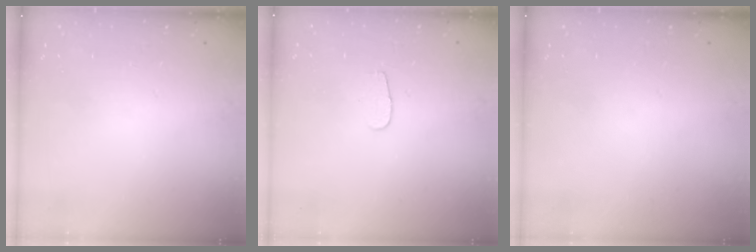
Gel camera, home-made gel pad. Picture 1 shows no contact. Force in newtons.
{"total": 3.6, "press": 3.6, "slide": 0.4}
{"total": 0.0}